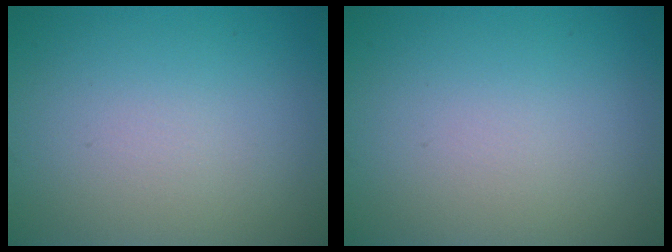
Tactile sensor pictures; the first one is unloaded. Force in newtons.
{"total": 0.0}